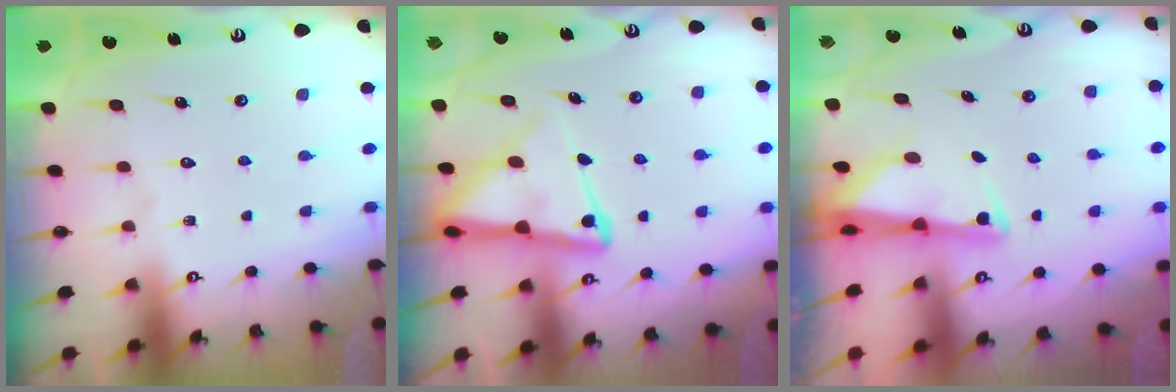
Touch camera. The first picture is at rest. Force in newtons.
{"total": 9.9, "press": 9.9, "slide": 1.0}
{"total": 2.5, "press": 2.5, "slide": 0.5}